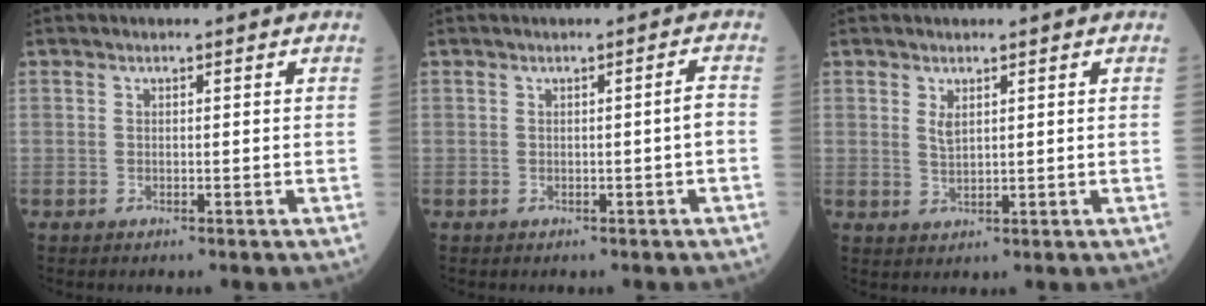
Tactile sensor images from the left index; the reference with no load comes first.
{"total": 1.5, "force": [-0.5, -0.3, 1.4], "torque": [-0.018, 0.000, -0.006]}
{"total": 1.8, "force": [0.8, 0.8, 1.3], "torque": [-0.030, -0.002, 0.021]}